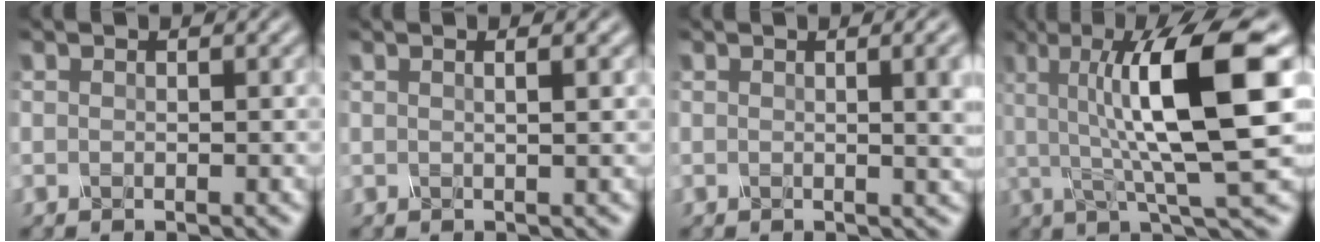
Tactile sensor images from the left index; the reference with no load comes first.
{"total": 2.2, "force": [0.9, 1.0, 1.7], "torque": [-0.003, 0.008, -0.009]}
{"total": 5.0, "force": [0.8, 2.0, 4.5], "torque": [-0.024, 0.014, 0.012]}
{"total": 11.5, "force": [1.7, 2.5, 11.0], "torque": [-0.160, 0.009, 0.034]}